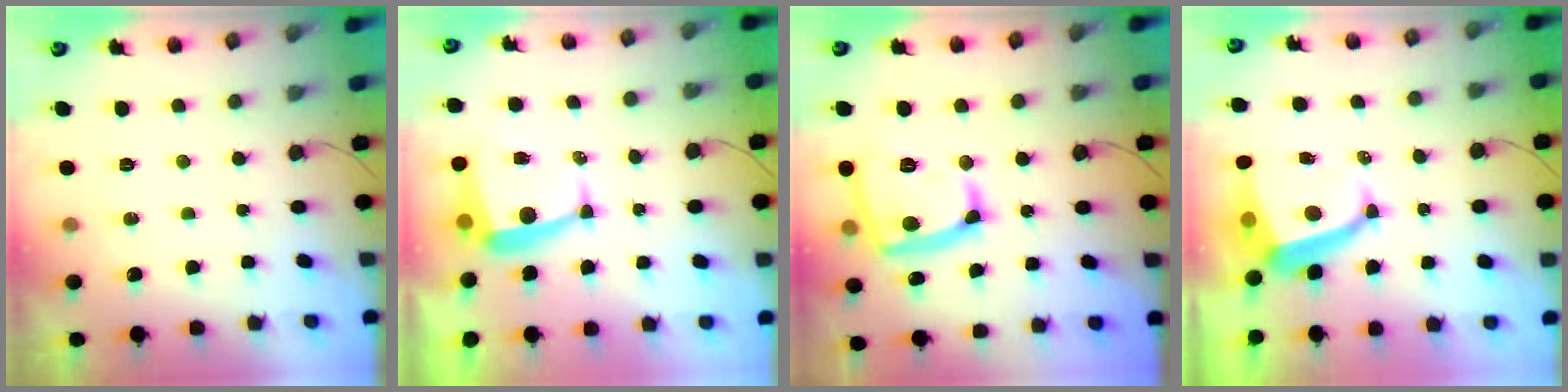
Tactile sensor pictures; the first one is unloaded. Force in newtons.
{"total": 6.5, "press": 6.5, "slide": 0.6}
{"total": 14.9, "press": 14.8, "slide": 1.5}
{"total": 7.2, "press": 7.1, "slide": 1.0}